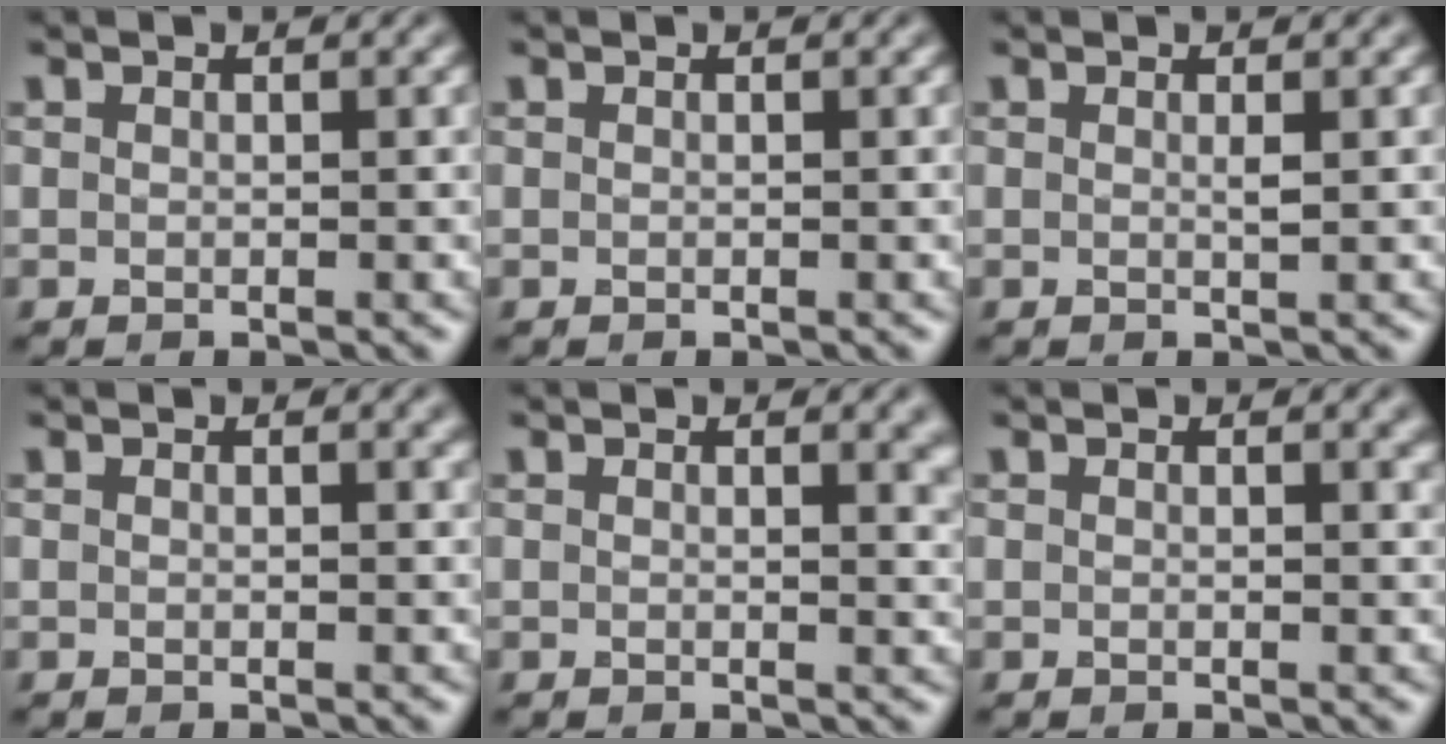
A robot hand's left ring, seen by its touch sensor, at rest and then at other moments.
{"total": 0.0}
{"total": 0.6, "force": [0.2, 0.0, 0.5], "torque": [-0.009, -0.001, 0.002]}
{"total": 0.9, "force": [0.5, 0.2, 0.6], "torque": [-0.002, 0.004, 0.007]}
{"total": 2.3, "force": [1.1, 0.9, 1.7], "torque": [-0.008, 0.000, 0.015]}
{"total": 1.0, "force": [0.7, 0.3, 0.7], "torque": [-0.003, 0.003, 0.009]}